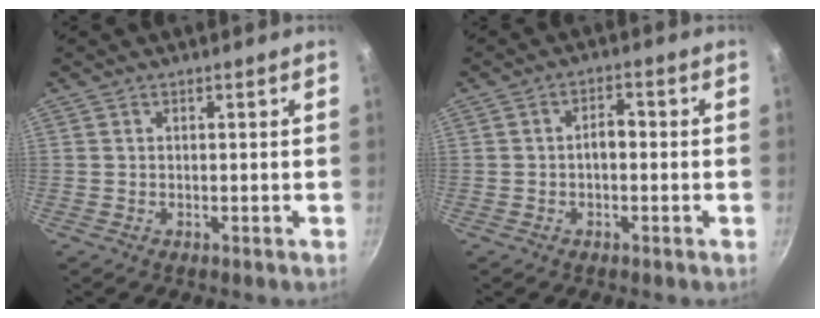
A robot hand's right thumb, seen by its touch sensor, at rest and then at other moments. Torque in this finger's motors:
{"motor_torque": [0.29, 0.68, 0.37, 0.08, -0.05]}